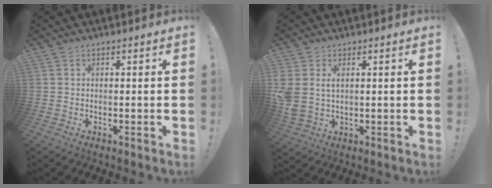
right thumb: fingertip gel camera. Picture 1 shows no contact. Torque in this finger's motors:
{"motor_torque": [0.15, 0.17, 0.24, 0.18, 0.15]}